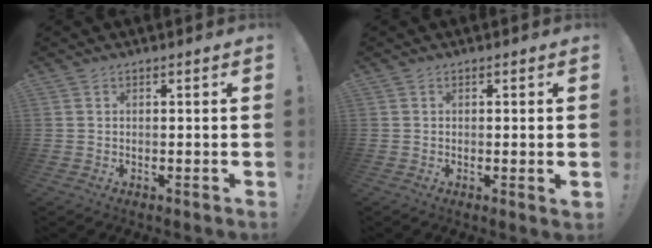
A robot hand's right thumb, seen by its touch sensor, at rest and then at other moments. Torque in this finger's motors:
{"motor_torque": [-0.11, 0.03, -0.17, 0.32, 0.01]}